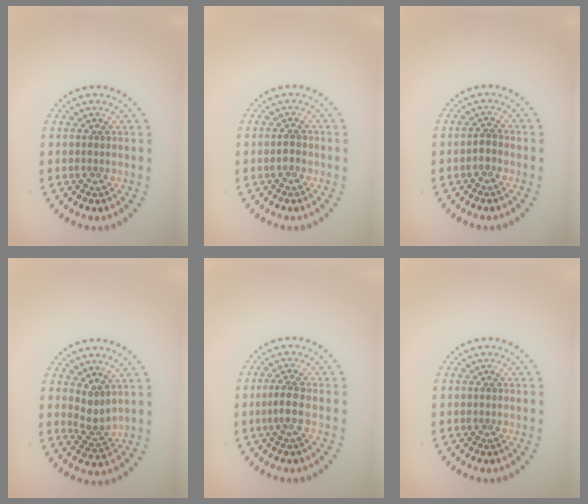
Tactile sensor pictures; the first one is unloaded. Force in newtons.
{"total": 0.8, "press": 0.8, "slide": 0.1}
{"total": 1.0, "press": 0.9, "slide": 0.5}
{"total": 2.1, "press": 1.5, "slide": 1.4}
{"total": 1.7, "press": 1.4, "slide": 1.0}
{"total": 0.0}